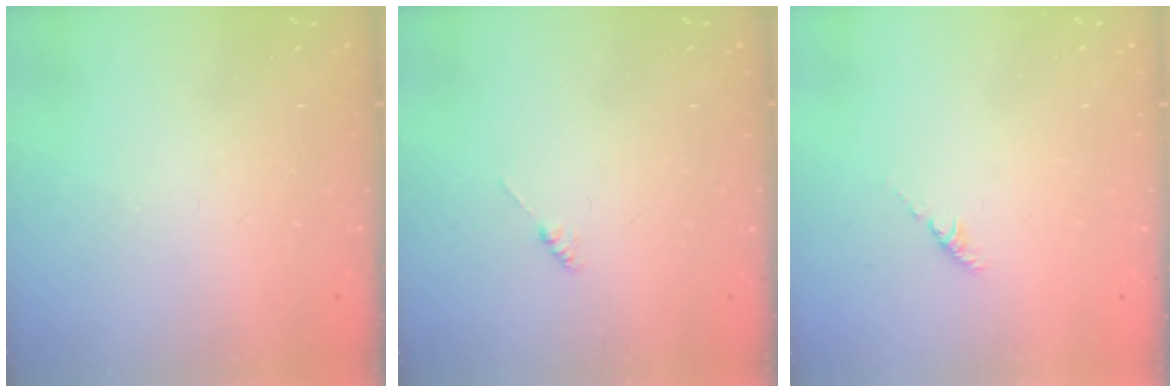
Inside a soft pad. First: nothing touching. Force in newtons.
{"total": 0.0}
{"total": 1.2, "press": 1.1, "slide": 0.5}